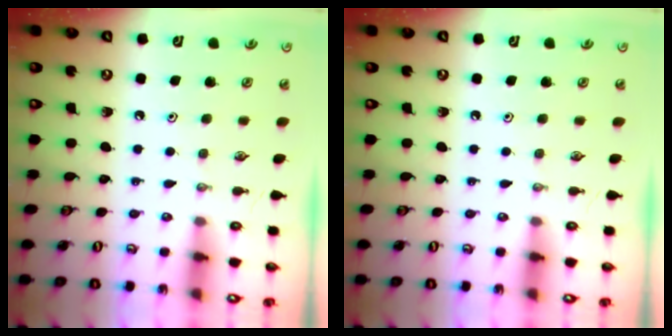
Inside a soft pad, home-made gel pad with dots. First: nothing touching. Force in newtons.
{"total": 0.0}